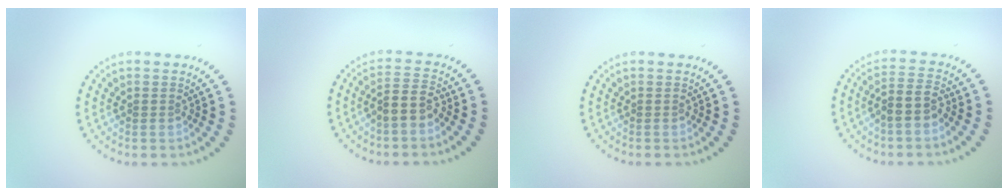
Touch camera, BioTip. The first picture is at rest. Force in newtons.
{"total": 2.4, "press": 2.2, "slide": 1.2}
{"total": 0.0}
{"total": 2.8, "press": 2.4, "slide": 1.4}